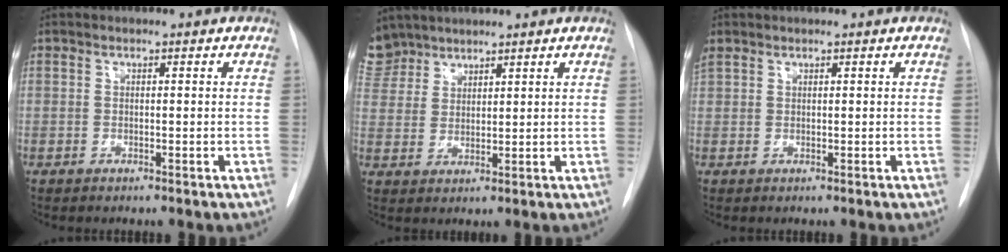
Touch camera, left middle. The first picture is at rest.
{"total": 6.9, "force": [5.9, 3.5, 0.2], "torque": [-0.003, 0.007, 0.122]}
{"total": 1.7, "force": [1.2, 1.1, 0.5], "torque": [-0.030, 0.020, 0.031]}